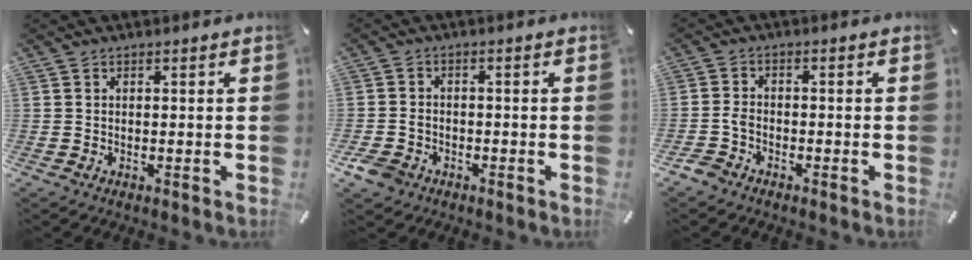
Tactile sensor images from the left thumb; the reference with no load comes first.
{"total": 4.2, "force": [-2.4, 3.2, 1.3], "torque": [-0.040, 0.007, -0.048]}
{"total": 3.2, "force": [-2.2, 2.1, 1.2], "torque": [-0.035, 0.008, -0.045]}